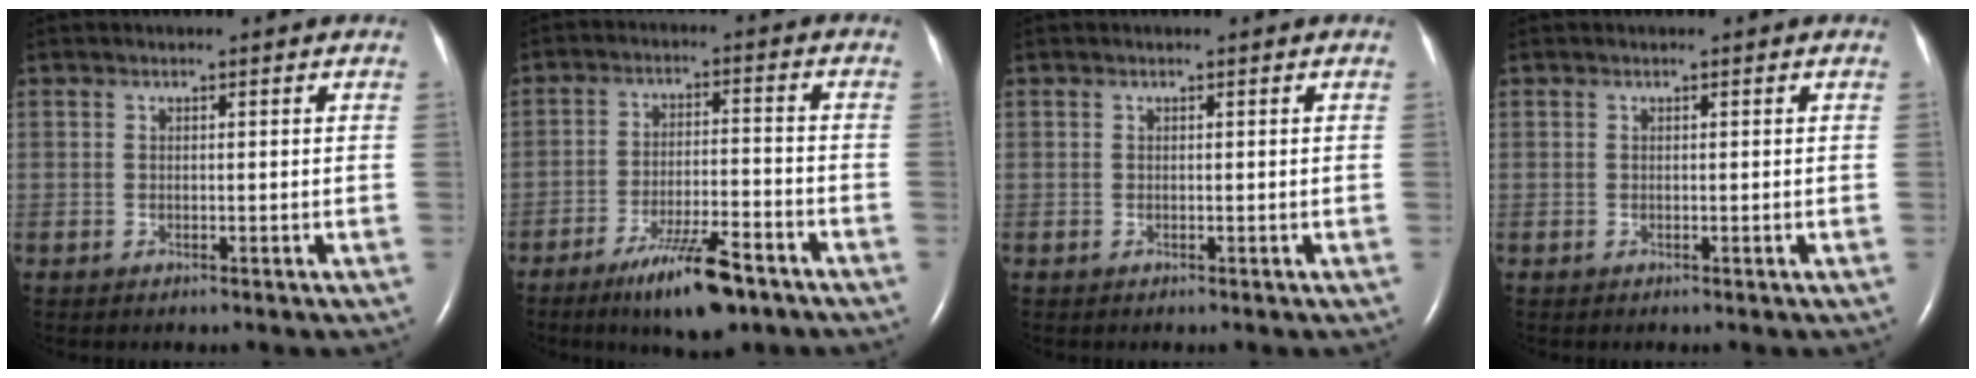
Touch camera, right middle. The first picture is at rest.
{"total": 10.3, "force": [-6.9, 1.8, 7.4], "torque": [-0.132, -0.015, -0.113]}
{"total": 0.0}
{"total": 0.0}